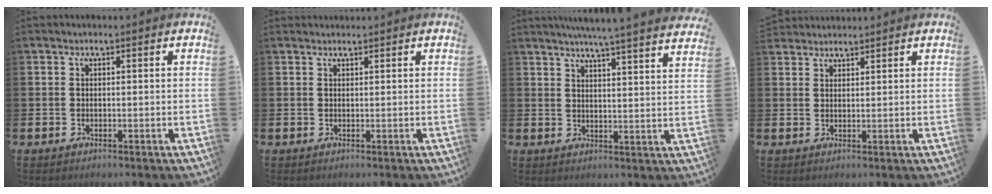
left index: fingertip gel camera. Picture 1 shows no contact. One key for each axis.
{"total": 0.8, "fx": 0.8, "fy": 0.1, "fz": 0.0, "tx": 0.014, "ty": -0.006, "tz": 0.012}
{"total": 5.9, "fx": 5.6, "fy": -1.0, "fz": 1.5, "tx": -0.037, "ty": -0.036, "tz": 0.094}
{"total": 2.3, "fx": 2.2, "fy": 0.4, "fz": -0.3, "tx": -0.001, "ty": -0.005, "tz": 0.043}